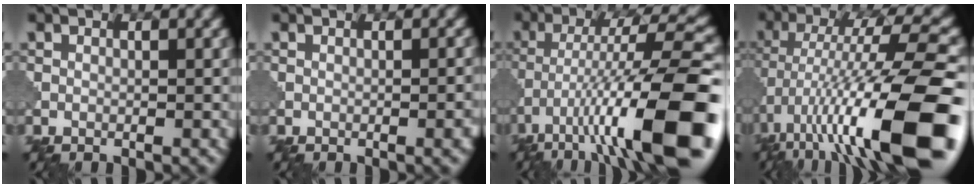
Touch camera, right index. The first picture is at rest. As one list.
[{"total": 2.2, "force": [-0.5, 0.7, 2.0], "torque": [-0.014, 0.005, -0.005]}, {"total": 14.8, "force": [-6.3, 3.7, 12.9], "torque": [-0.215, 0.014, -0.097]}, {"total": 15.9, "force": [-5.7, 4.2, 14.2], "torque": [-0.236, 0.017, -0.088]}]